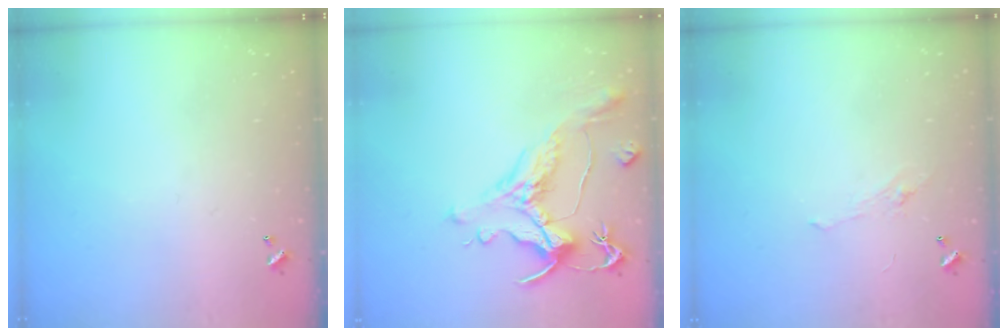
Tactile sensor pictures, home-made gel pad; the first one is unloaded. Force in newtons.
{"total": 1.7, "press": 0.9, "slide": 1.4}
{"total": 2.2, "press": 2.1, "slide": 0.8}